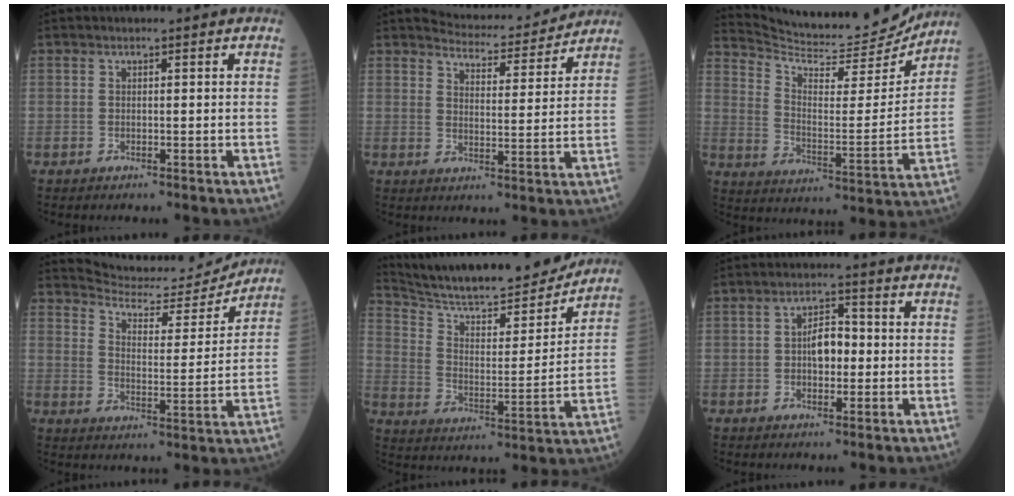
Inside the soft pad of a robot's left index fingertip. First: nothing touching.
{"total": 9.0, "force": [8.9, 1.2, 1.0], "torque": [-0.020, -0.004, 0.121]}
{"total": 17.6, "force": [17.2, 1.7, 3.1], "torque": [-0.066, -0.047, 0.251]}
{"total": 12.0, "force": [12.0, 0.7, 1.0], "torque": [-0.021, -0.015, 0.176]}
{"total": 21.3, "force": [19.4, 2.3, 8.4], "torque": [-0.147, -0.015, 0.295]}
{"total": 4.8, "force": [-0.4, 2.6, 4.0], "torque": [-0.071, 0.014, -0.009]}